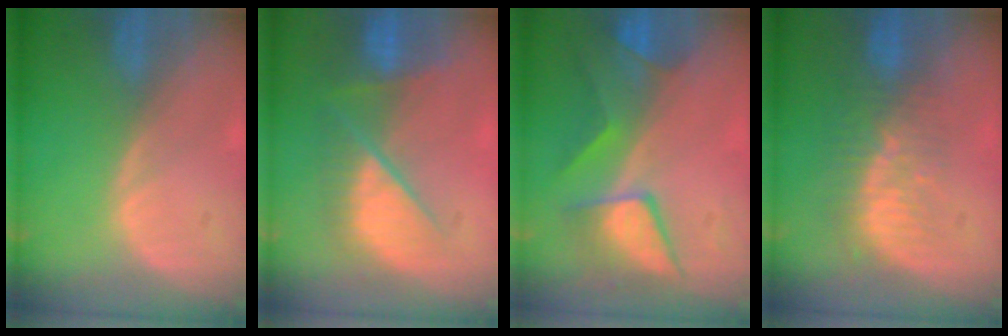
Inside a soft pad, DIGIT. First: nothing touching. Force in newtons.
{"total": 9.7, "press": 8.3, "slide": 5.1}
{"total": 7.8, "press": 7.6, "slide": 1.5}
{"total": 8.2, "press": 7.2, "slide": 3.9}